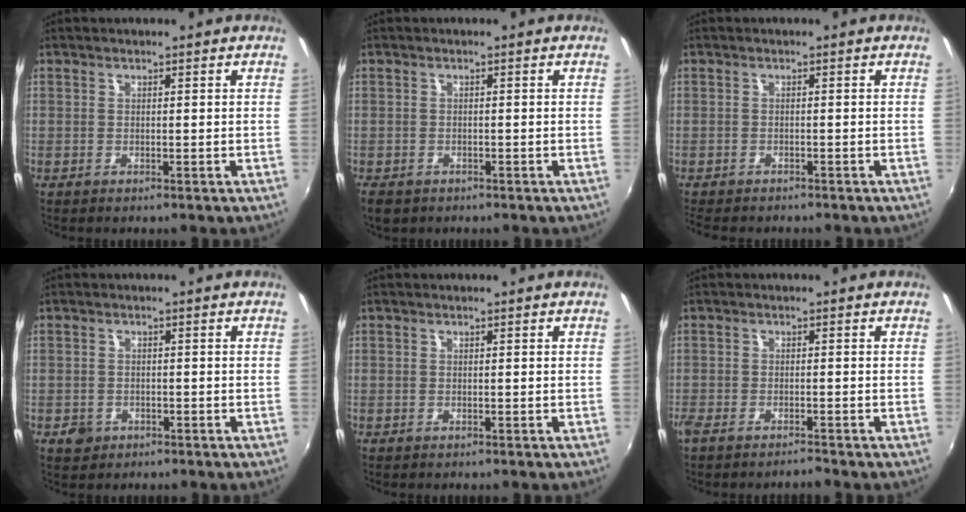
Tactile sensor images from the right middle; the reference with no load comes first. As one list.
[{"total": 3.4, "force": [-2.1, 2.2, 1.6], "torque": [-0.039, -0.013, -0.034]}, {"total": 4.0, "force": [-3.5, 1.1, 1.4], "torque": [-0.038, -0.018, -0.056]}, {"total": 2.6, "force": [-1.3, 2.1, 0.7], "torque": [-0.016, 0.000, -0.019]}, {"total": 0.0}, {"total": 2.8, "force": [-2.6, 0.1, 1.0], "torque": [-0.032, -0.011, -0.054]}]